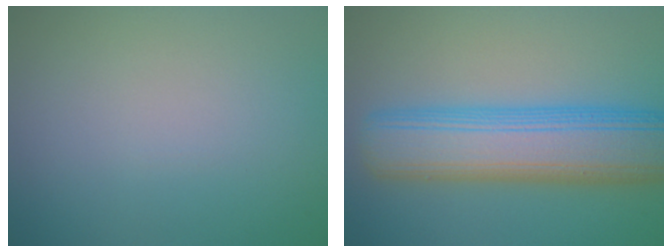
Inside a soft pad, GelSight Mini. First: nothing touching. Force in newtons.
{"total": 10.0, "press": 10.0, "slide": 0.3}